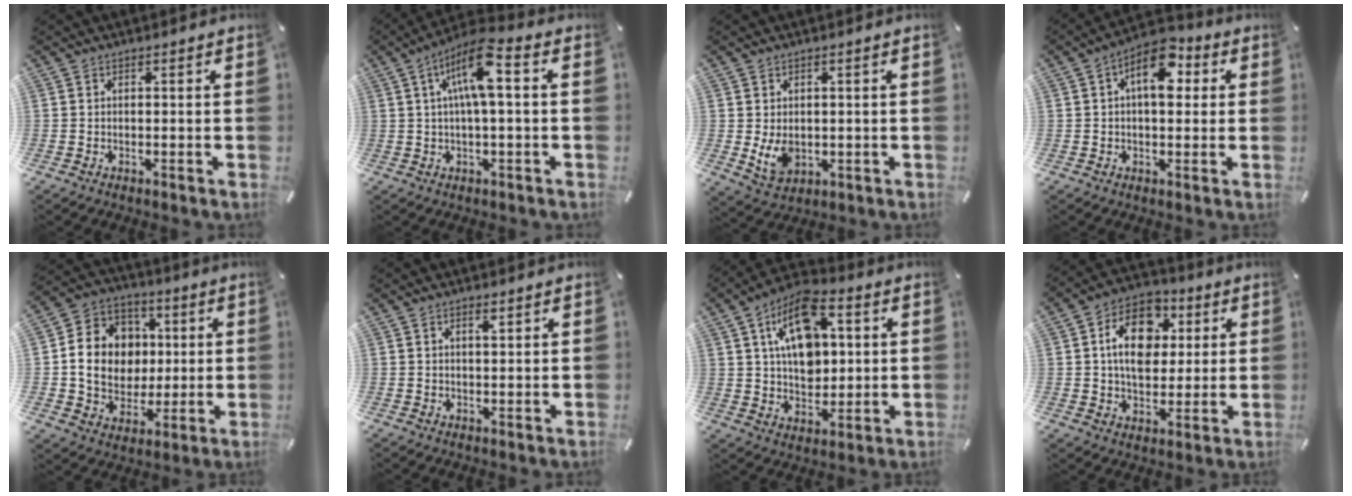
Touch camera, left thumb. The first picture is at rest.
{"total": 10.7, "force": [2.7, 2.8, 10.0], "torque": [-0.187, 0.000, 0.045]}
{"total": 5.3, "force": [0.1, 4.0, 3.5], "torque": [-0.074, -0.011, -0.001]}
{"total": 9.7, "force": [2.9, 5.3, 7.6], "torque": [-0.099, -0.007, 0.047]}
{"total": 13.6, "force": [0.9, 12.3, 5.8], "torque": [-0.101, 0.011, 0.025]}
{"total": 1.4, "force": [0.7, 0.3, 1.1], "torque": [-0.025, 0.001, 0.012]}
{"total": 14.5, "force": [4.4, 9.6, 9.9], "torque": [-0.180, -0.008, 0.078]}
{"total": 13.8, "force": [3.0, 10.4, 8.7], "torque": [-0.139, 0.008, 0.054]}